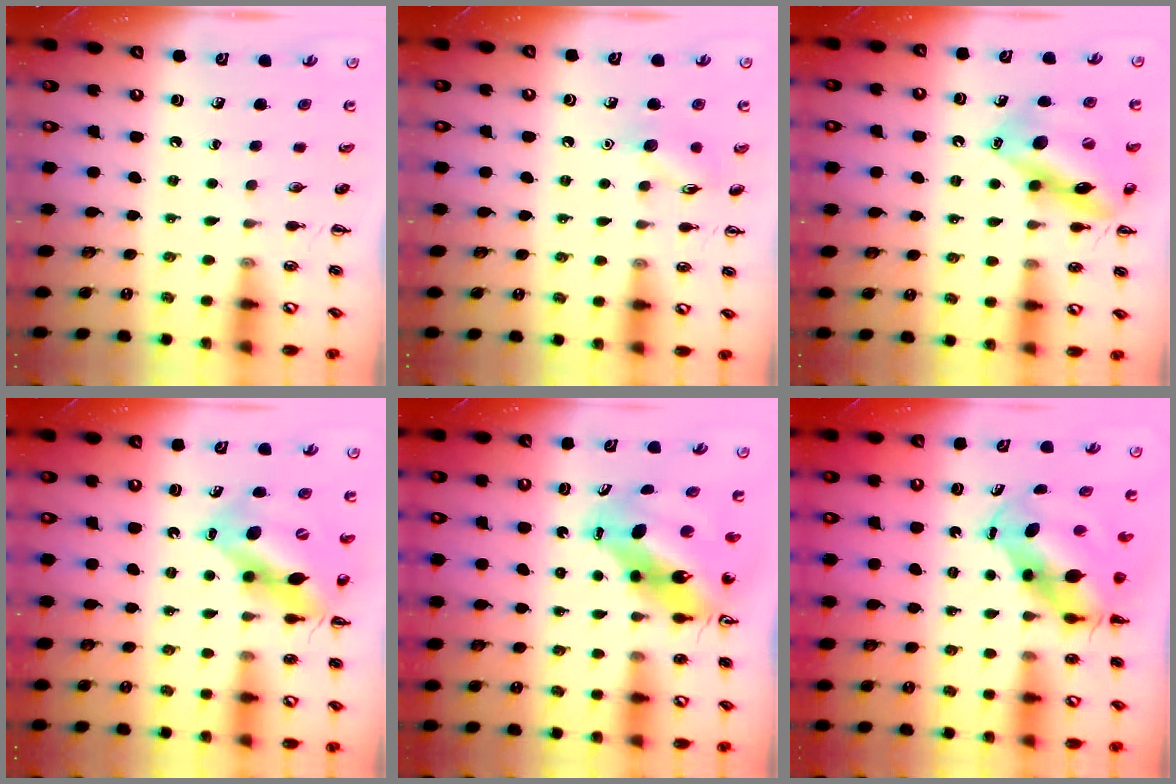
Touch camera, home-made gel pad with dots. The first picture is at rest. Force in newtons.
{"total": 7.4, "press": 7.3, "slide": 1.2}
{"total": 16.5, "press": 16.5, "slide": 1.5}
{"total": 12.8, "press": 12.4, "slide": 3.2}
{"total": 9.6, "press": 9.2, "slide": 2.8}
{"total": 7.3, "press": 7.1, "slide": 2.0}